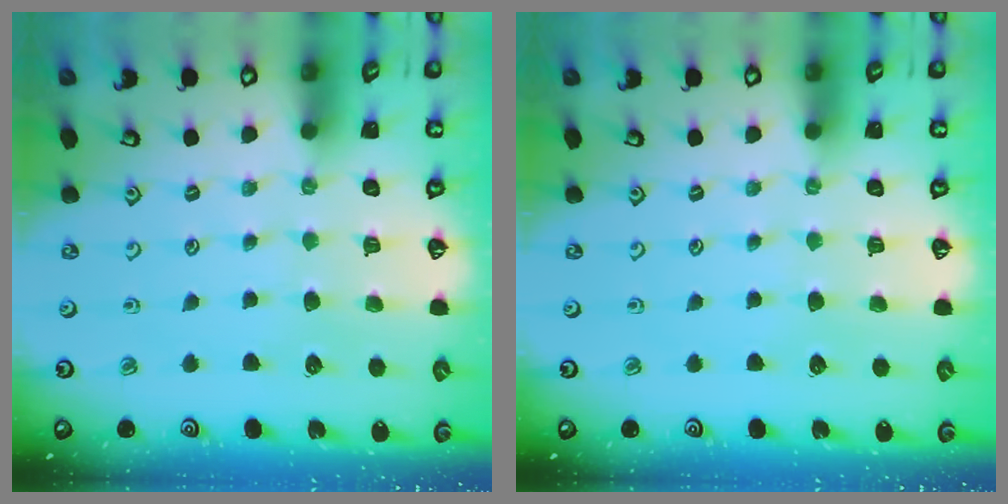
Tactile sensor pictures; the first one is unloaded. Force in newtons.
{"total": 0.0}